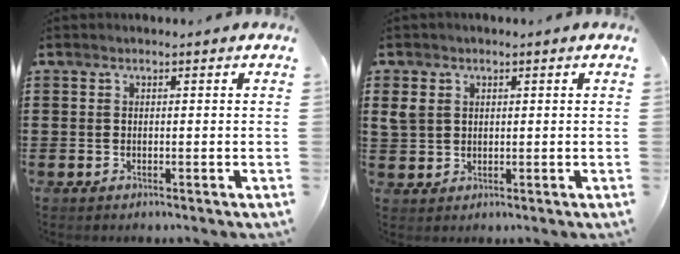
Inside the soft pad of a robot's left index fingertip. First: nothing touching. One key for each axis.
{"total": 2.3, "fx": 0.8, "fy": 1.9, "fz": 1.2, "tx": -0.037, "ty": 0.005, "tz": 0.011}